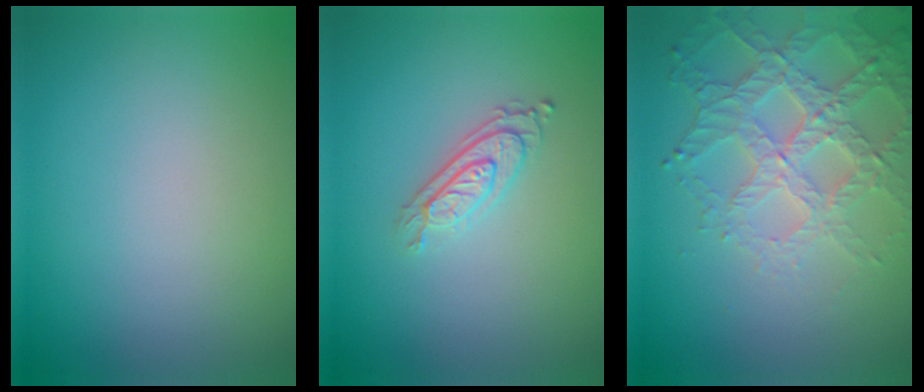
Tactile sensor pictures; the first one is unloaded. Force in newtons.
{"total": 2.8, "press": 2.2, "slide": 1.7}
{"total": 4.7, "press": 4.1, "slide": 2.4}